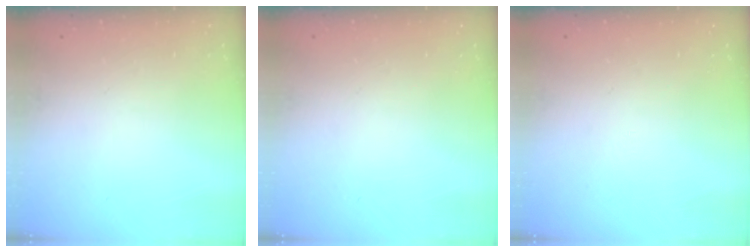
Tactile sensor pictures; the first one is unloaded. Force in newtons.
{"total": 0.0}
{"total": 0.0}